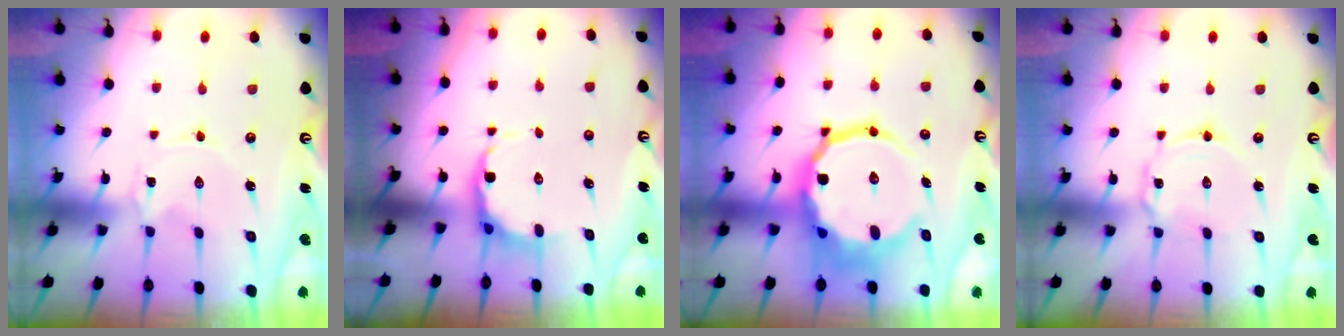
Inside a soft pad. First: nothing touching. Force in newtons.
{"total": 7.2, "press": 6.8, "slide": 2.3}
{"total": 18.5, "press": 18.1, "slide": 3.7}
{"total": 3.6, "press": 3.6, "slide": 0.4}